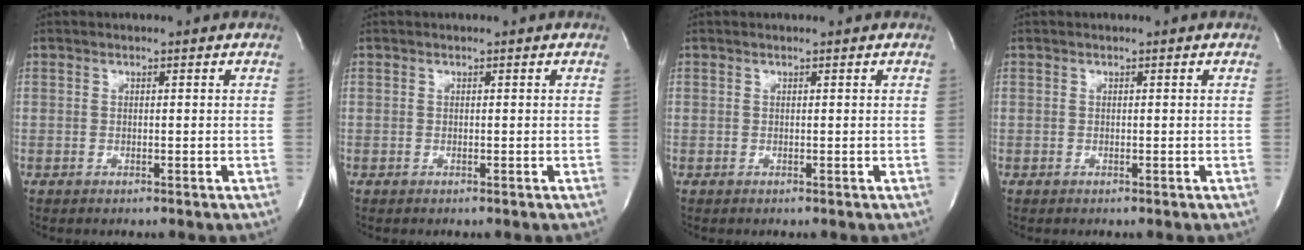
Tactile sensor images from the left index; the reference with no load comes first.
{"total": 0.0}
{"total": 0.0}
{"total": 0.0}